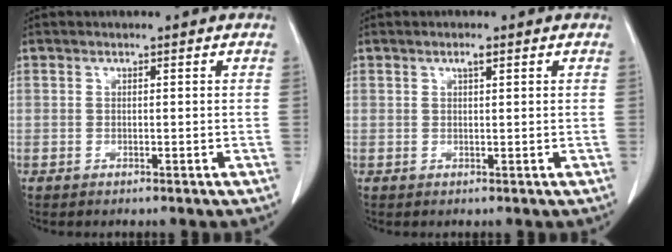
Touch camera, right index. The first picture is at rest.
{"total": 1.7, "force": [0.9, 0.6, 1.3], "torque": [-0.028, 0.003, 0.017]}